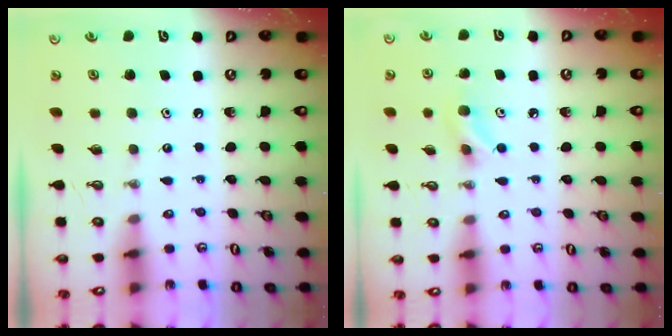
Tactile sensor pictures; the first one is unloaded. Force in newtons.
{"total": 5.2, "press": 5.0, "slide": 1.4}